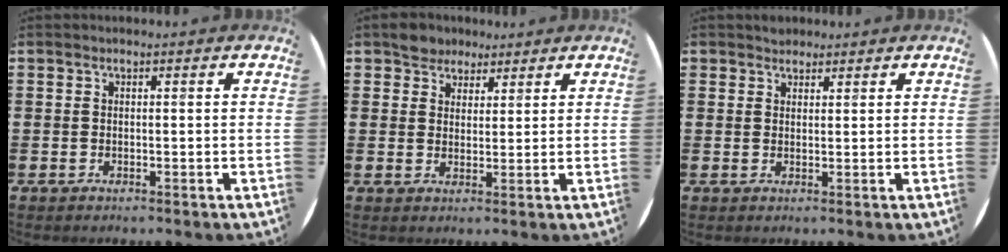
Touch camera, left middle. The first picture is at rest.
{"total": 3.4, "force": [2.8, 1.8, -0.2], "torque": [0.002, 0.004, 0.054]}
{"total": 1.6, "force": [1.4, 0.6, -0.1], "torque": [0.008, 0.000, 0.027]}